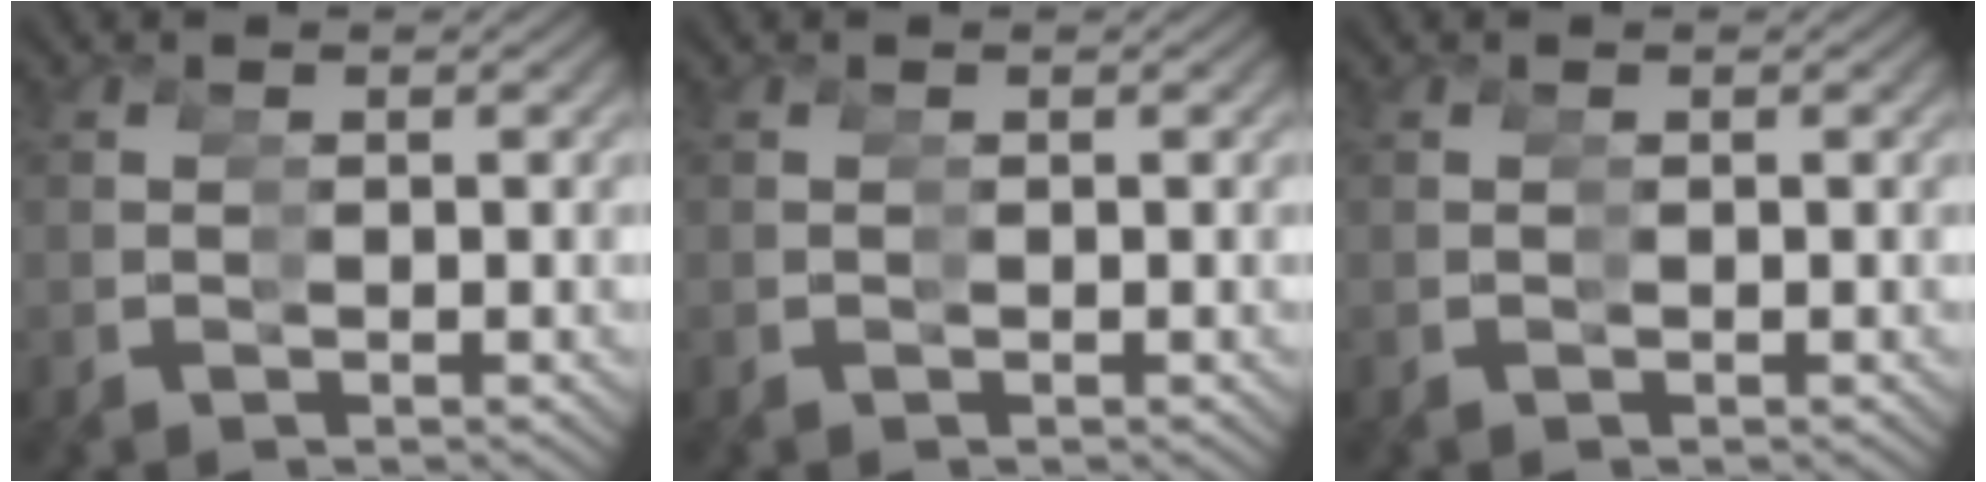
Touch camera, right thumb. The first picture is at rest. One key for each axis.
{"total": 0.0}
{"total": 0.0}